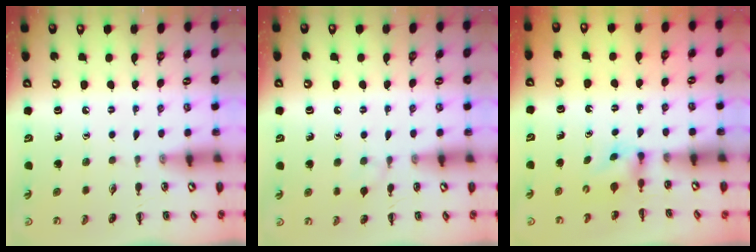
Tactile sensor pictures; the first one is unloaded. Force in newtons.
{"total": 6.5, "press": 6.2, "slide": 1.9}
{"total": 2.2, "press": 1.9, "slide": 1.0}